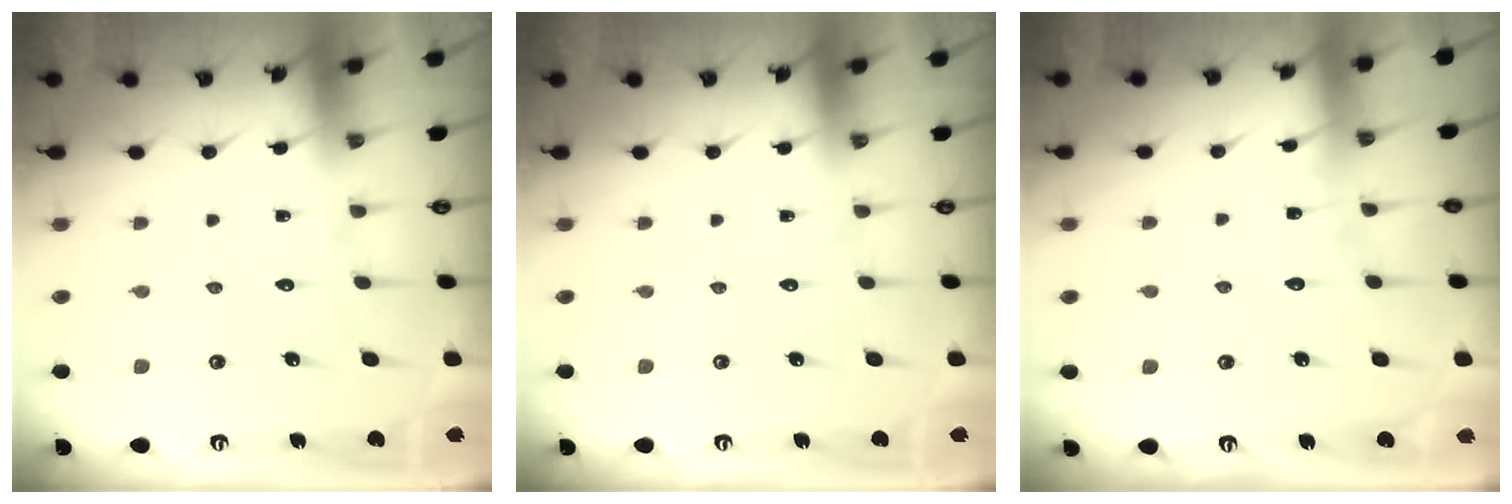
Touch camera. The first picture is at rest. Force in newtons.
{"total": 0.0}
{"total": 3.5, "press": 3.5, "slide": 0.4}